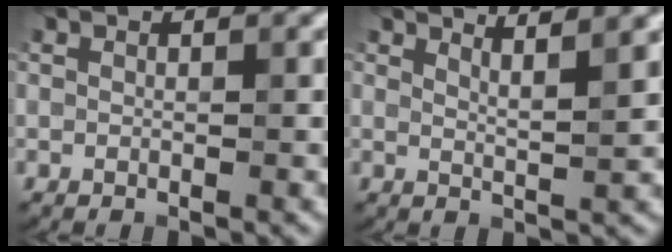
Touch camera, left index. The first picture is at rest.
{"total": 2.2, "force": [2.1, 0.0, 0.6], "torque": [0.004, 0.006, 0.017]}